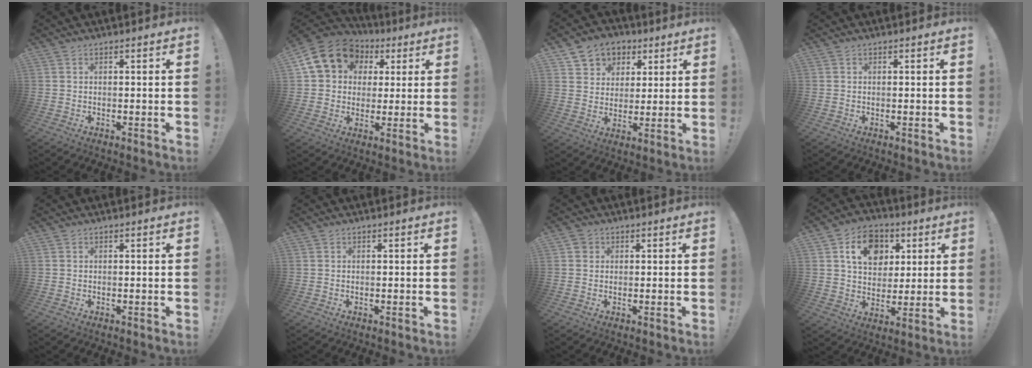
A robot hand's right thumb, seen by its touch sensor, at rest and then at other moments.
{"total": 16.5, "force": [6.2, 13.2, 7.8], "torque": [-0.117, -0.017, 0.127]}
{"total": 8.0, "force": [3.6, 7.0, 1.6], "torque": [-0.021, -0.026, 0.073]}
{"total": 0.0}
{"total": 0.0}
{"total": 0.0}
{"total": 1.8, "force": [0.7, 1.6, 0.4], "torque": [-0.003, 0.001, 0.013]}
{"total": 13.6, "force": [5.3, 10.4, 7.0], "torque": [-0.106, -0.010, 0.103]}